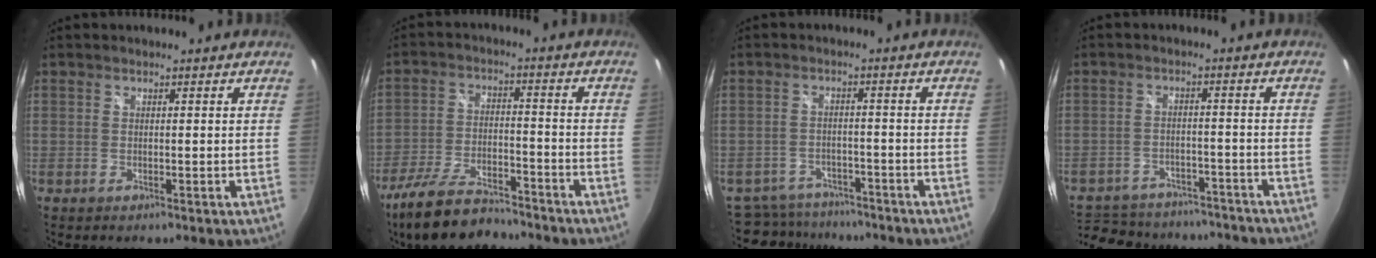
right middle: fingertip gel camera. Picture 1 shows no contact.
{"total": 14.6, "force": [-12.1, 4.3, 7.0], "torque": [-0.159, -0.024, -0.214]}
{"total": 10.8, "force": [-9.2, 5.0, 2.3], "torque": [-0.071, 0.004, -0.136]}
{"total": 24.6, "force": [-19.9, 11.0, 9.4], "torque": [-0.211, 0.016, -0.255]}